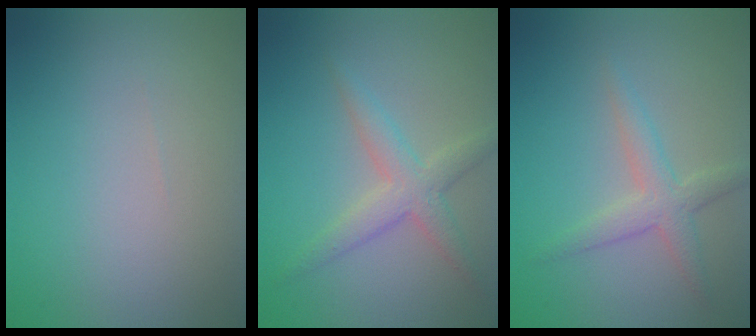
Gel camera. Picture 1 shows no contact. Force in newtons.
{"total": 3.3, "press": 3.3, "slide": 0.1}
{"total": 2.7, "press": 2.7, "slide": 0.0}